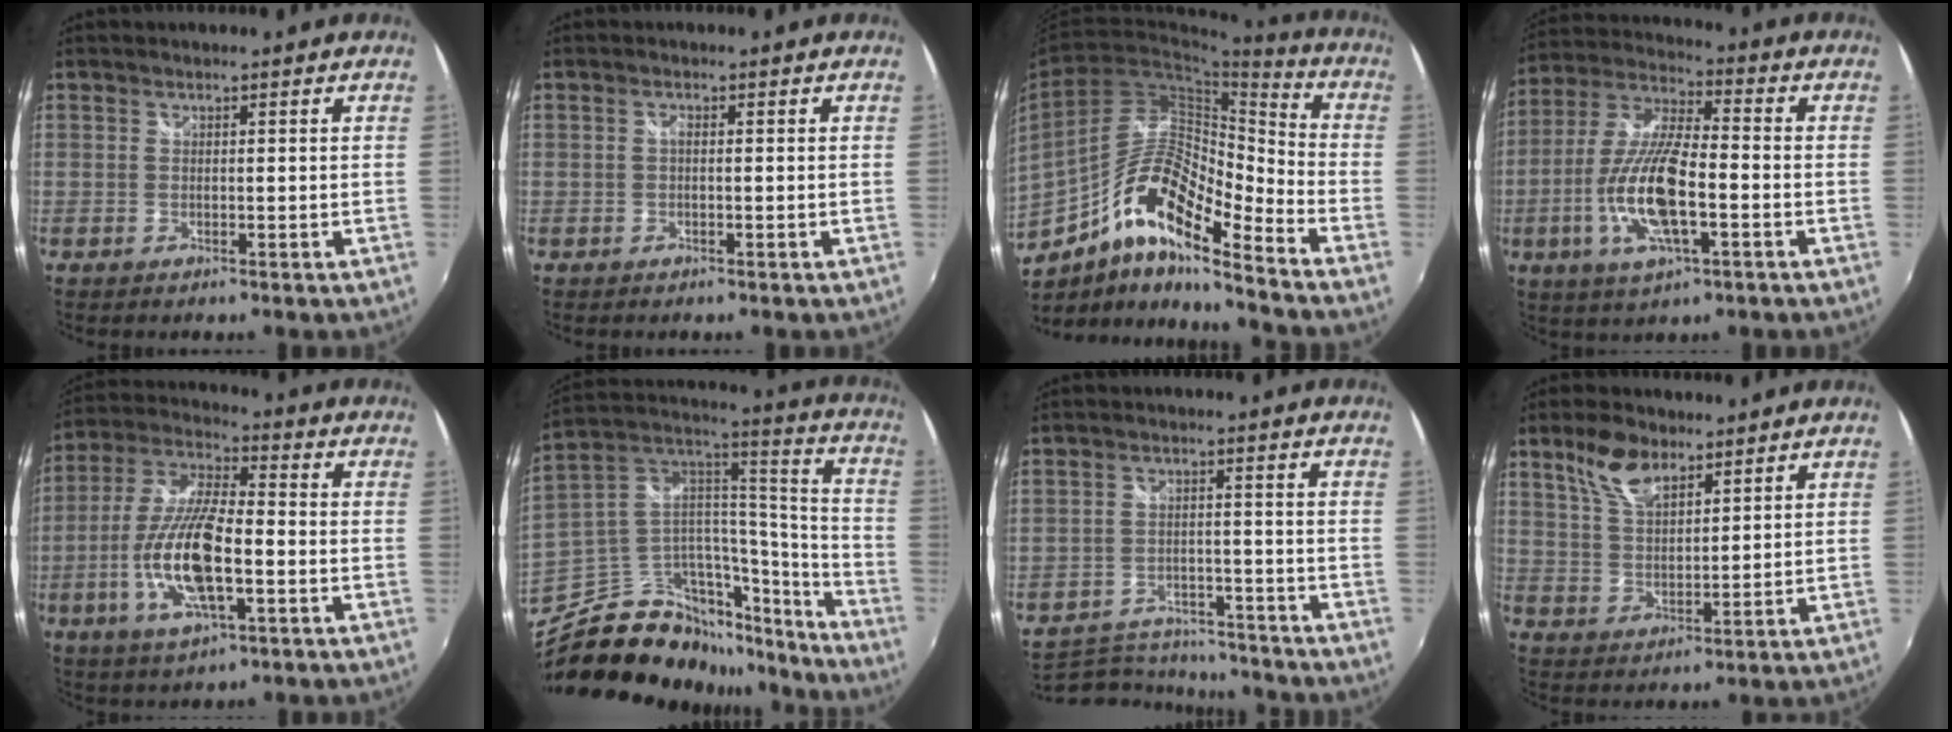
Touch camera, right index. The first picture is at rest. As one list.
[{"total": 0.7, "force": [-0.1, 0.3, 0.6], "torque": [-0.012, 0.003, -0.004]}, {"total": 16.3, "force": [-9.3, 4.4, 12.7], "torque": [-0.230, 0.000, -0.182]}, {"total": 15.4, "force": [-4.4, 4.9, 13.9], "torque": [-0.287, -0.009, -0.086]}, {"total": 15.8, "force": [-4.3, 5.1, 14.3], "torque": [-0.293, -0.008, -0.083]}, {"total": 24.9, "force": [-18.2, 13.3, 10.6], "torque": [-0.183, 0.068, -0.279]}, {"total": 12.7, "force": [-11.5, 4.5, 3.1], "torque": [-0.084, 0.011, -0.161]}, {"total": 8.2, "force": [5.4, 3.8, 4.8], "torque": [-0.090, 0.011, 0.107]}]